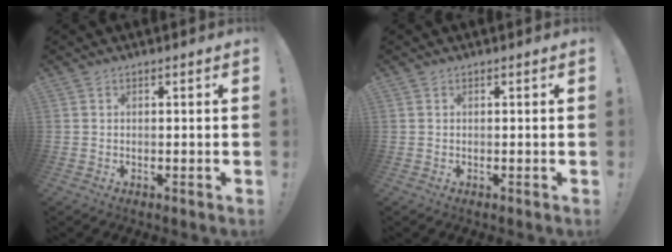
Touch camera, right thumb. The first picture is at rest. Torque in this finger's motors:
{"motor_torque": [-0.19, 0.02, -0.04, 0.18, 0.03]}